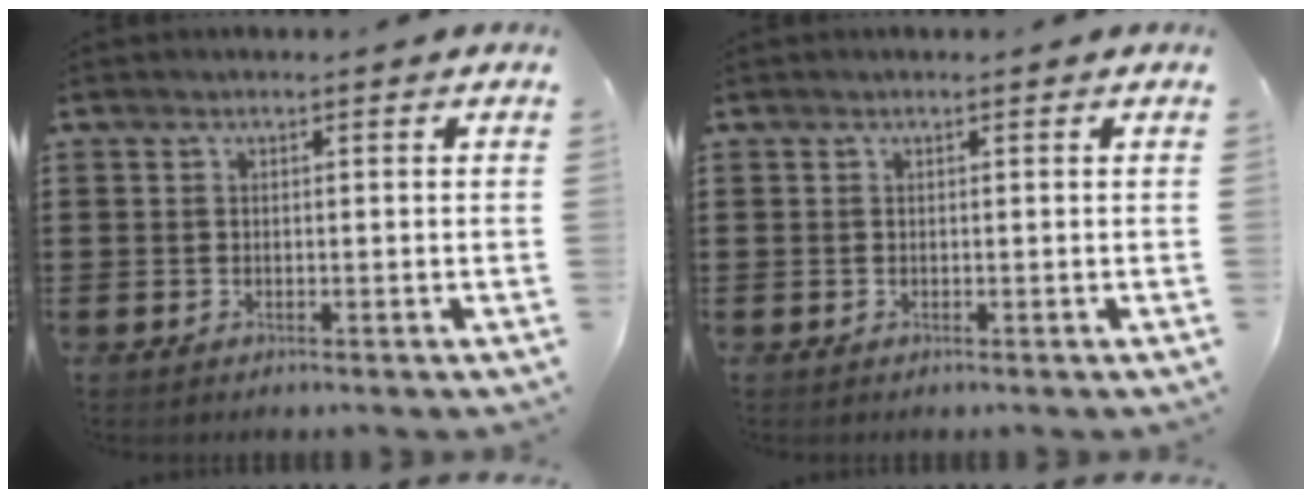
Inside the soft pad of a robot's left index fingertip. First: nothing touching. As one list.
[{"total": 0.0}]